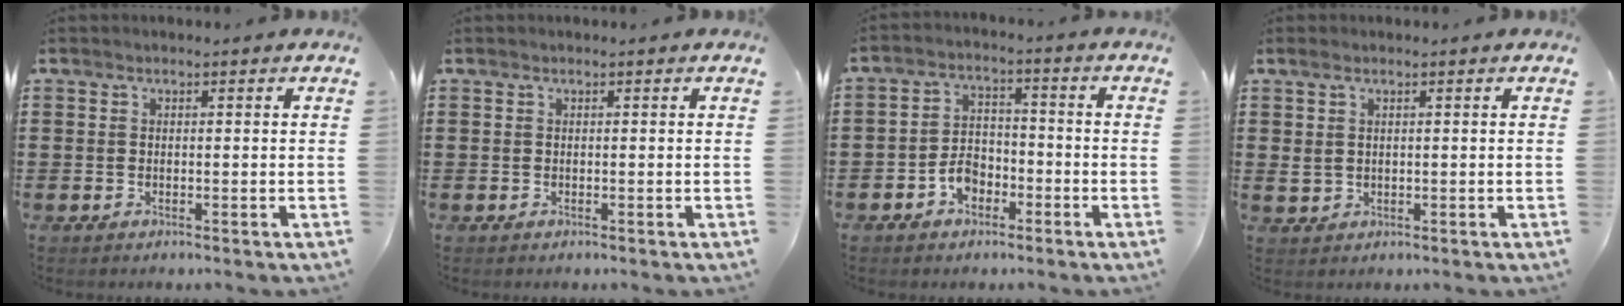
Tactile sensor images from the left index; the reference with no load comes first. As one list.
[{"total": 0.0}, {"total": 4.4, "force": [-2.6, 2.9, 2.1], "torque": [-0.046, 0.007, -0.052]}, {"total": 1.7, "force": [0.5, 1.1, 1.2], "torque": [-0.028, 0.004, 0.007]}]